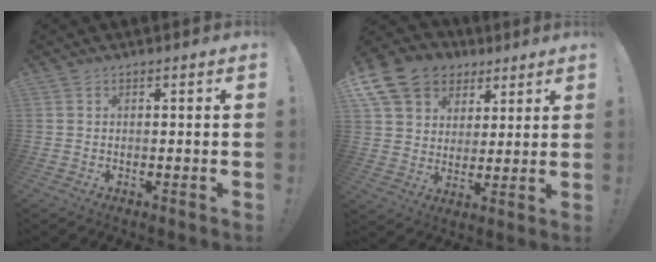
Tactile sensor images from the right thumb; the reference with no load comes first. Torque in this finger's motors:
{"motor_torque": [2.22, 2.79, 1.84, 0.93, 0.38]}